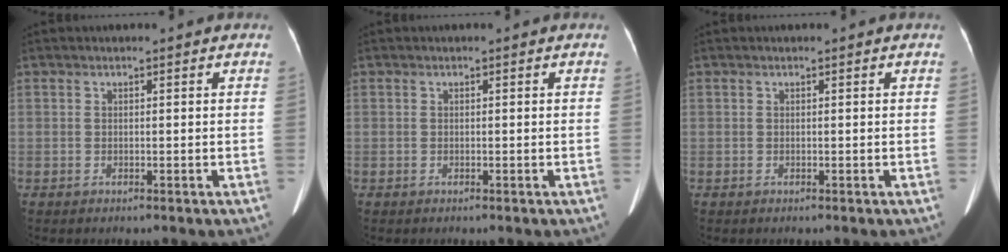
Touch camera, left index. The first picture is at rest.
{"total": 0.0}
{"total": 0.0}